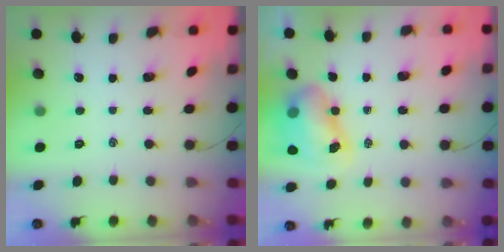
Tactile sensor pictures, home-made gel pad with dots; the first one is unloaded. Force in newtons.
{"total": 9.2, "press": 9.0, "slide": 2.1}